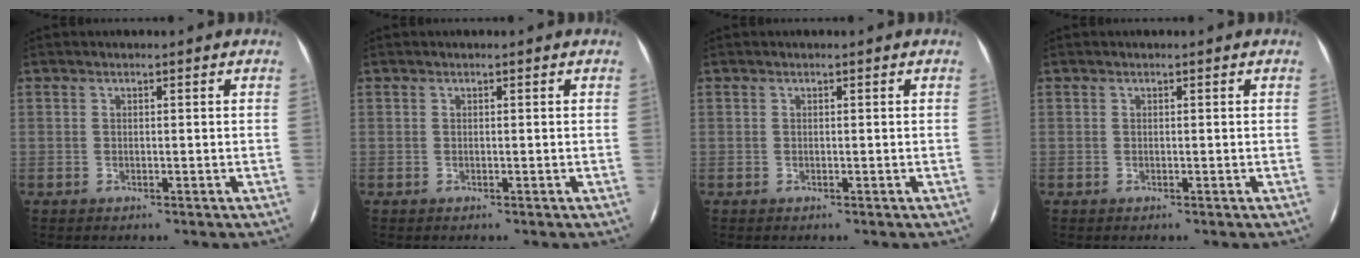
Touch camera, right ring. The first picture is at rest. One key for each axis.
{"total": 0.0}
{"total": 0.0}
{"total": 0.0}